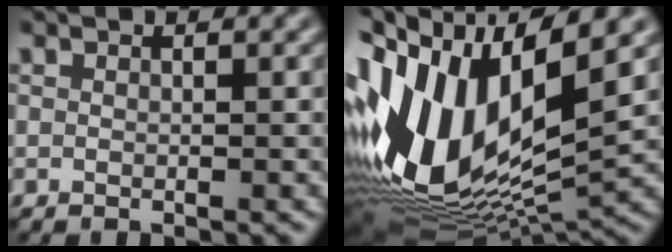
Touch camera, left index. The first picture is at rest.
{"total": 16.2, "force": [0.0, 8.2, 14.0], "torque": [-0.297, 0.002, -0.002]}